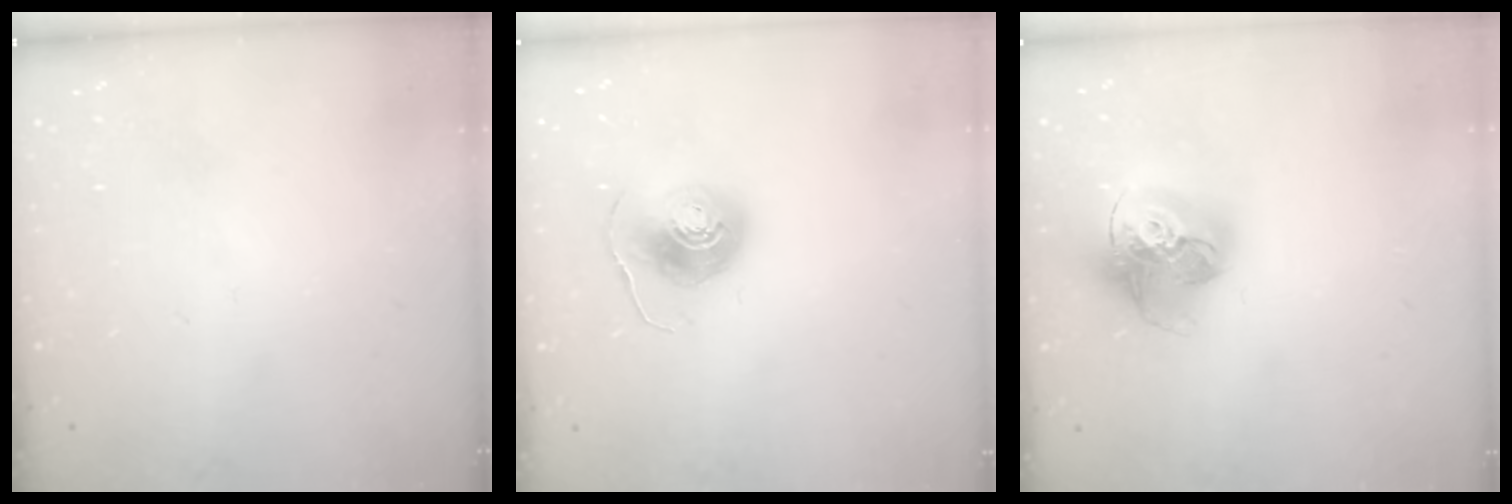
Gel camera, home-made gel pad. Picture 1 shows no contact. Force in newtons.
{"total": 8.7, "press": 8.7, "slide": 0.5}
{"total": 18.0, "press": 17.9, "slide": 1.9}